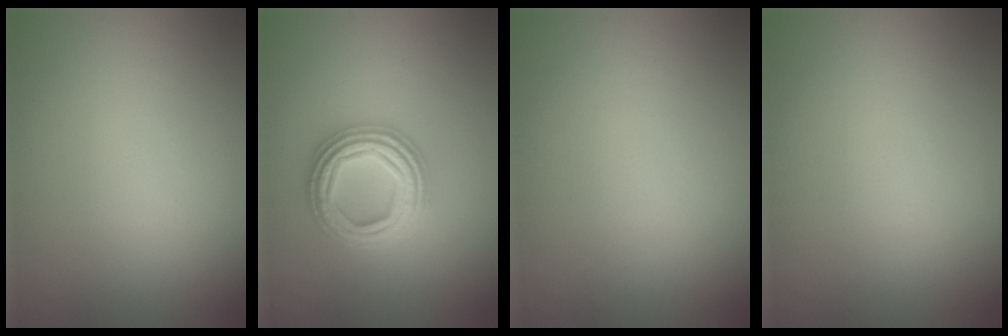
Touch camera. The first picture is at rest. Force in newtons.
{"total": 4.8, "press": 4.7, "slide": 0.8}
{"total": 0.0}
{"total": 0.0}